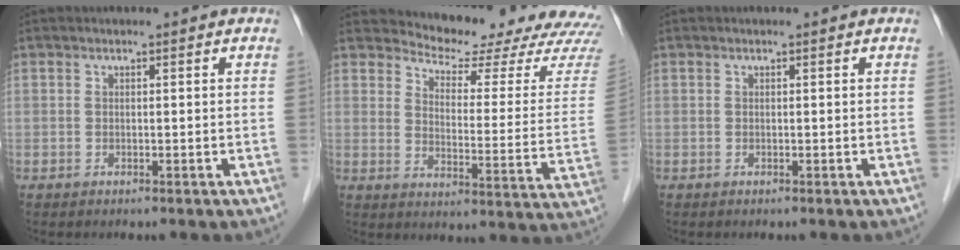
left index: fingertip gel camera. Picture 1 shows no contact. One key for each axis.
{"total": 17.4, "fx": 16.9, "fy": 1.8, "fz": 3.8, "tx": -0.043, "ty": -0.096, "tz": 0.192}
{"total": 0.0}